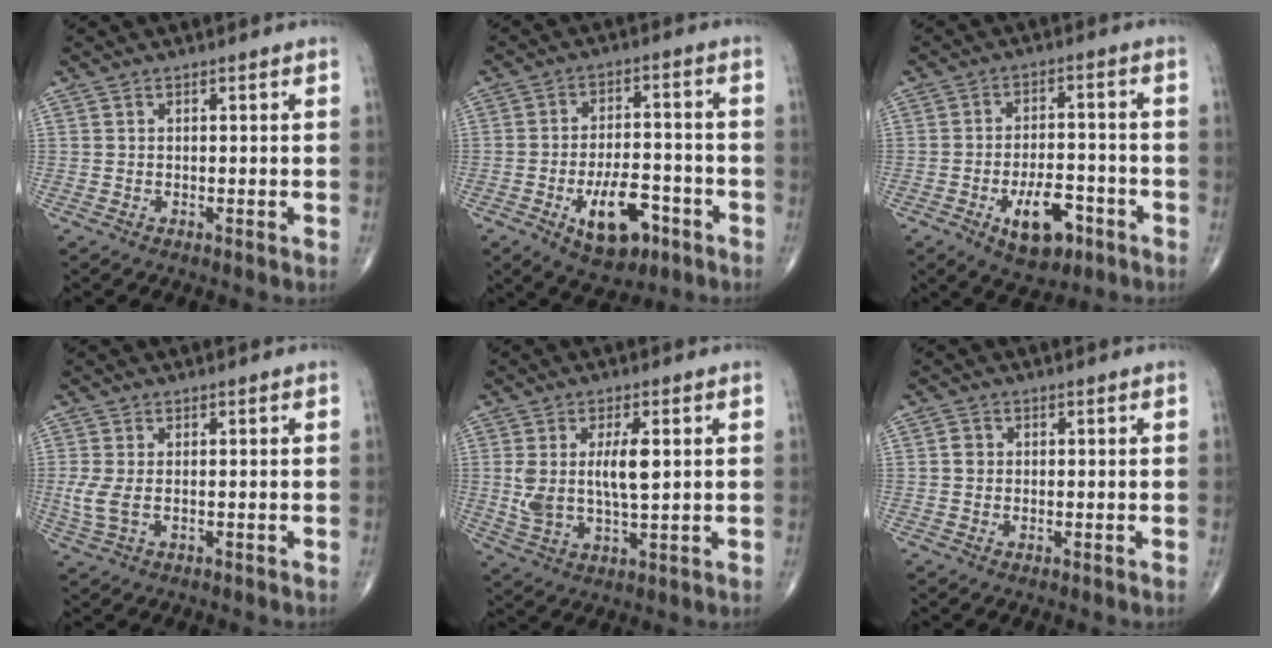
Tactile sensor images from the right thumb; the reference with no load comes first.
{"total": 11.5, "force": [-5.2, 5.9, 8.4], "torque": [-0.115, 0.027, -0.076]}
{"total": 10.0, "force": [-4.7, 5.1, 7.2], "torque": [-0.096, 0.025, -0.069]}
{"total": 3.8, "force": [-0.3, 1.9, 3.2], "torque": [-0.087, -0.005, -0.003]}
{"total": 9.2, "force": [1.6, 3.6, 8.3], "torque": [-0.162, -0.007, 0.035]}
{"total": 1.6, "force": [0.2, 1.5, 0.6], "torque": [-0.003, 0.002, 0.001]}